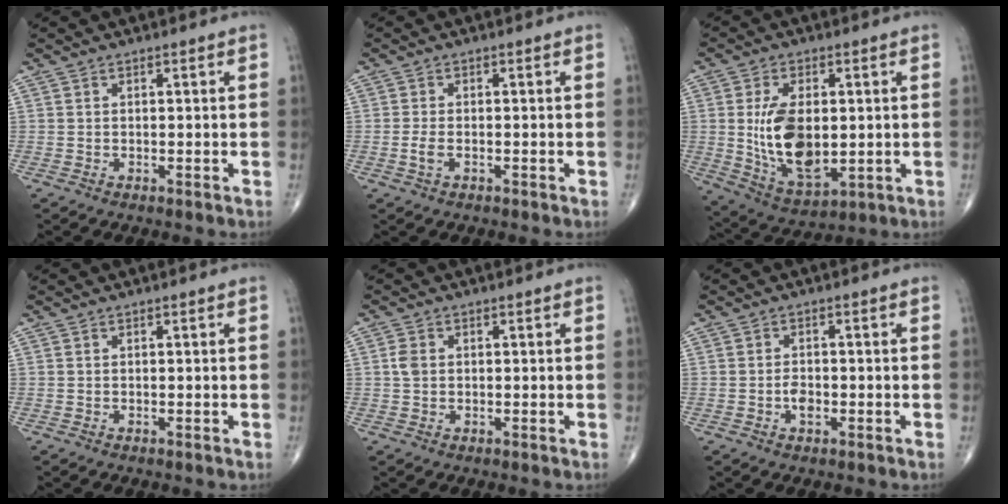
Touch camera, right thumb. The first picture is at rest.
{"total": 1.8, "force": [-0.6, 1.0, 1.4], "torque": [-0.034, 0.003, -0.014]}
{"total": 14.3, "force": [0.4, 7.7, 12.0], "torque": [-0.208, -0.016, 0.022]}
{"total": 0.0}
{"total": 2.2, "force": [0.2, 1.6, 1.4], "torque": [-0.029, 0.002, 0.003]}
{"total": 2.5, "force": [-0.7, 1.5, 1.8], "torque": [-0.027, 0.004, -0.014]}